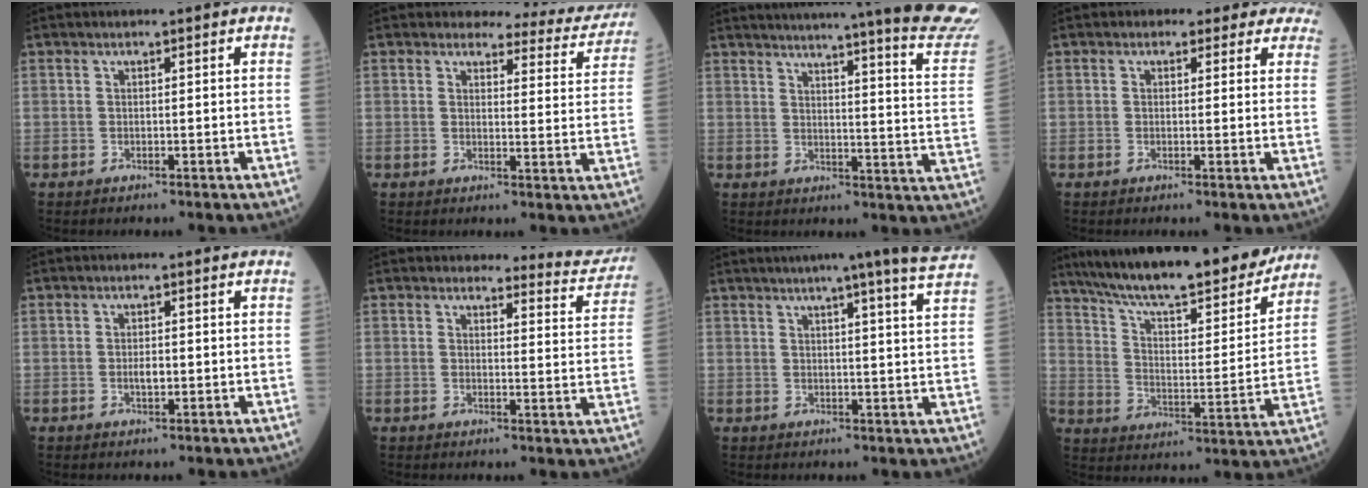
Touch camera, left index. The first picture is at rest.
{"total": 9.9, "force": [9.5, 2.5, 1.2], "torque": [0.011, -0.041, 0.083]}
{"total": 26.1, "force": [23.4, -1.3, 11.5], "torque": [-0.156, -0.108, 0.271]}
{"total": 7.0, "force": [6.0, 3.4, 1.1], "torque": [0.017, 0.009, 0.043]}
{"total": 1.9, "force": [-0.3, 0.8, 1.7], "torque": [-0.033, 0.001, -0.004]}
{"total": 7.1, "force": [7.0, 1.3, -0.4], "torque": [0.024, -0.042, 0.057]}
{"total": 12.1, "force": [10.3, -1.8, 6.1], "torque": [-0.085, -0.021, 0.107]}
{"total": 25.8, "force": [21.9, 4.2, 12.9], "torque": [-0.214, -0.009, 0.317]}